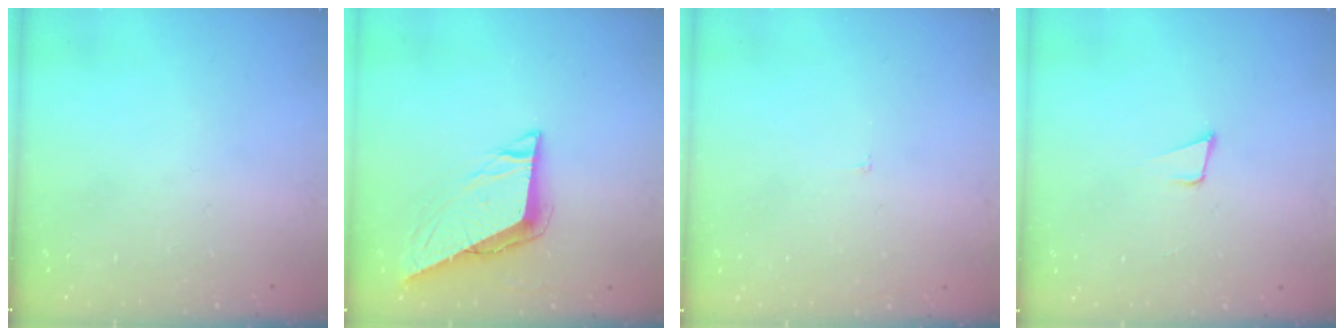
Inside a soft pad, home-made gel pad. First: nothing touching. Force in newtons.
{"total": 7.7, "press": 7.7, "slide": 0.3}
{"total": 2.2, "press": 2.2, "slide": 0.2}
{"total": 4.8, "press": 3.9, "slide": 2.7}